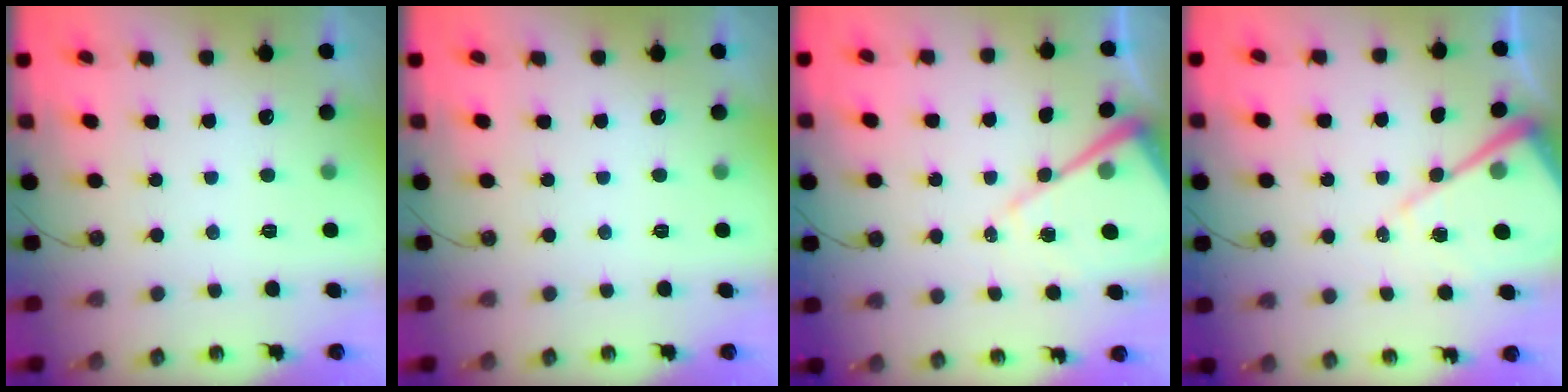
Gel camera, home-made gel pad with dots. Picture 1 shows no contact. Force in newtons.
{"total": 0.0}
{"total": 11.9, "press": 11.8, "slide": 1.0}
{"total": 11.9, "press": 11.8, "slide": 1.0}